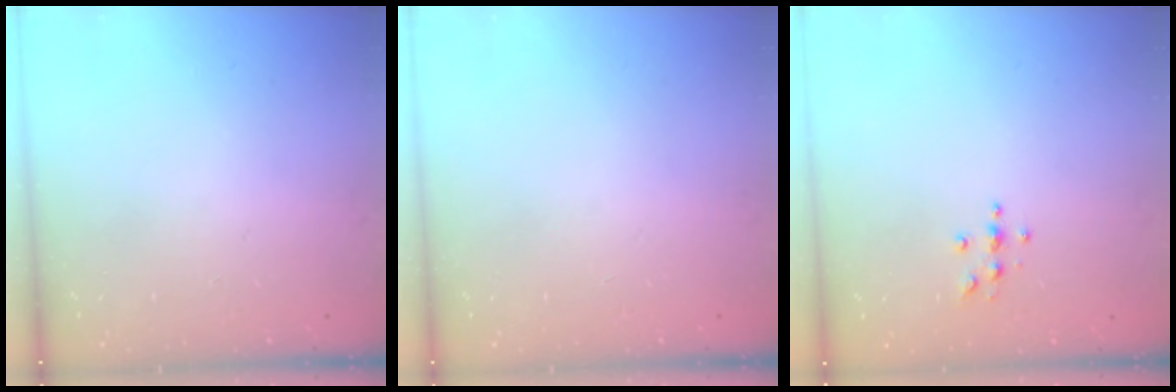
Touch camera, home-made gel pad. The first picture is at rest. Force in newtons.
{"total": 0.0}
{"total": 4.3, "press": 4.3, "slide": 0.5}